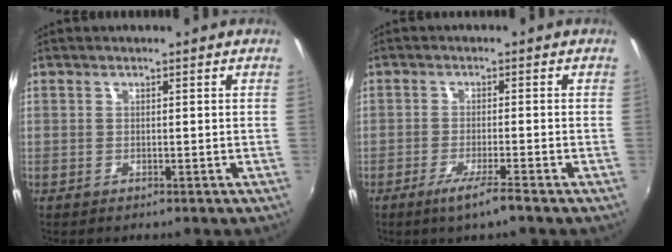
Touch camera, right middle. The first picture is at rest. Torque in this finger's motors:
{"motor_torque": [0.67, -0.62, 0.30, 0.12]}